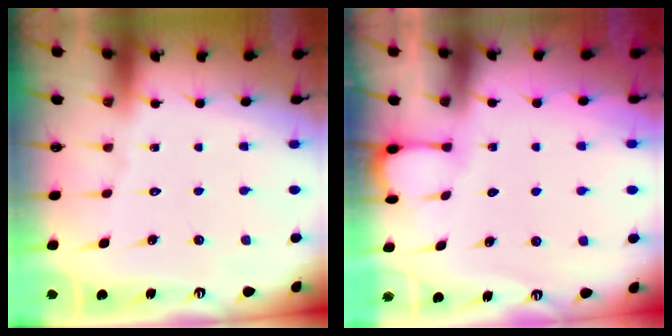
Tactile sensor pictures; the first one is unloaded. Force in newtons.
{"total": 2.1, "press": 2.1, "slide": 0.2}